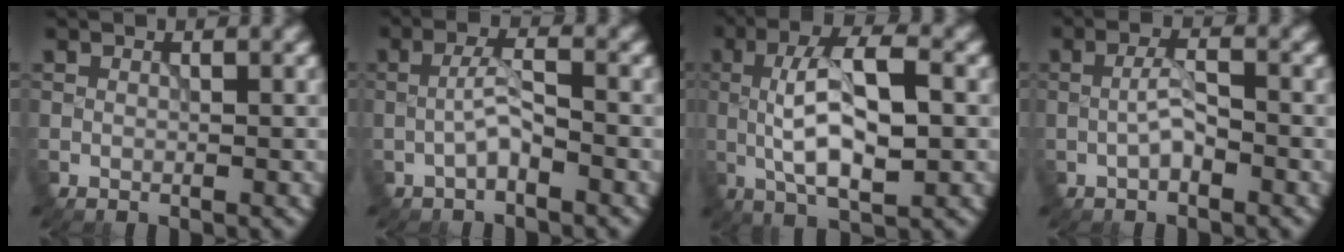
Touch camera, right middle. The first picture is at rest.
{"total": 2.2, "force": [-0.8, 0.6, 2.0], "torque": [-0.040, 0.008, -0.022]}
{"total": 8.1, "force": [0.0, 2.7, 7.6], "torque": [-0.133, 0.011, -0.007]}
{"total": 2.1, "force": [-0.6, 0.8, 1.9], "torque": [-0.041, 0.004, -0.015]}